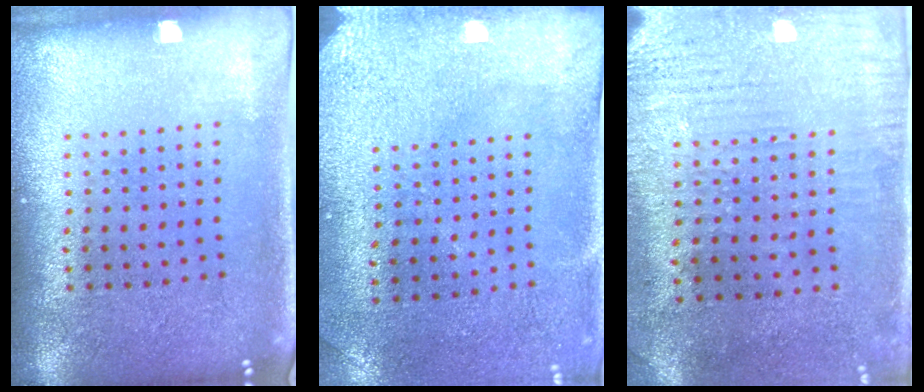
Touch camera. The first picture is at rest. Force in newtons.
{"total": 3.0, "press": 2.3, "slide": 1.9}
{"total": 3.0, "press": 2.4, "slide": 1.8}